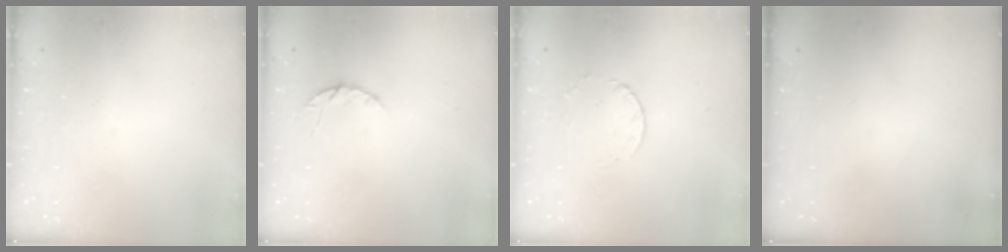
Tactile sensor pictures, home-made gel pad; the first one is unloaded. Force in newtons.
{"total": 4.2, "press": 4.2, "slide": 0.5}
{"total": 2.4, "press": 2.4, "slide": 0.3}
{"total": 0.0}